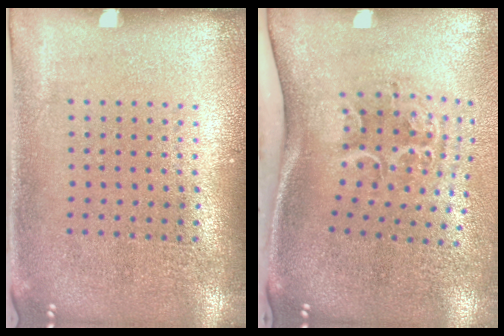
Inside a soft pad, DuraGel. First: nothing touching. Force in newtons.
{"total": 2.2, "press": 1.3, "slide": 1.8}